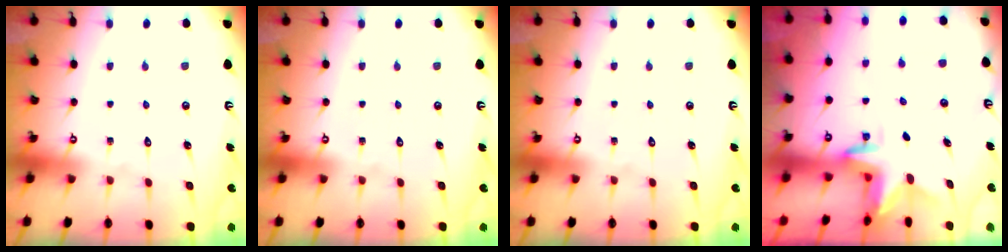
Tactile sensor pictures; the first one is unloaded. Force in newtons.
{"total": 0.0}
{"total": 0.0}
{"total": 3.0, "press": 3.0, "slide": 0.2}